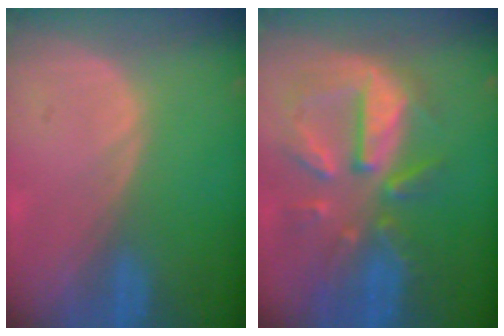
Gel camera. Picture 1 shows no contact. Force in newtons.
{"total": 10.7, "press": 9.5, "slide": 5.0}